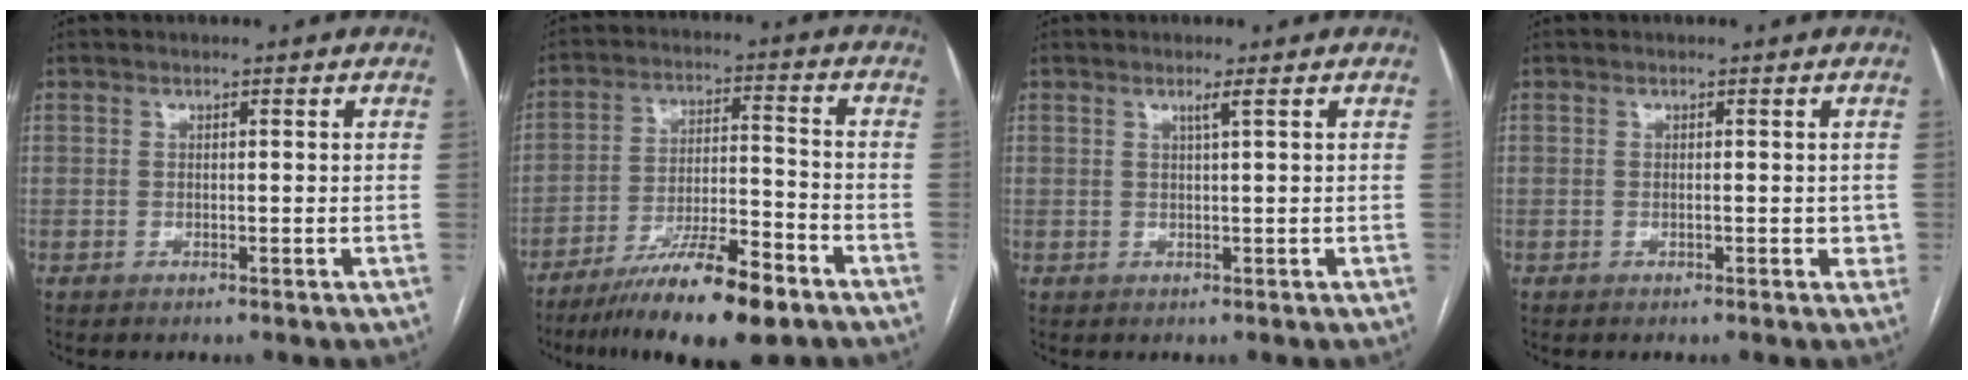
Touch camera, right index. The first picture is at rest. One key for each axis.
{"total": 14.1, "fx": -9.6, "fy": 2.1, "fz": 10.1, "tx": -0.178, "ty": -0.018, "tz": -0.164}
{"total": 1.1, "fx": 0.6, "fy": -0.4, "fz": 0.9, "tx": -0.025, "ty": -0.005, "tz": 0.015}
{"total": 1.7, "fx": 0.0, "fy": 1.0, "fz": 1.3, "tx": -0.014, "ty": 0.000, "tz": -0.001}